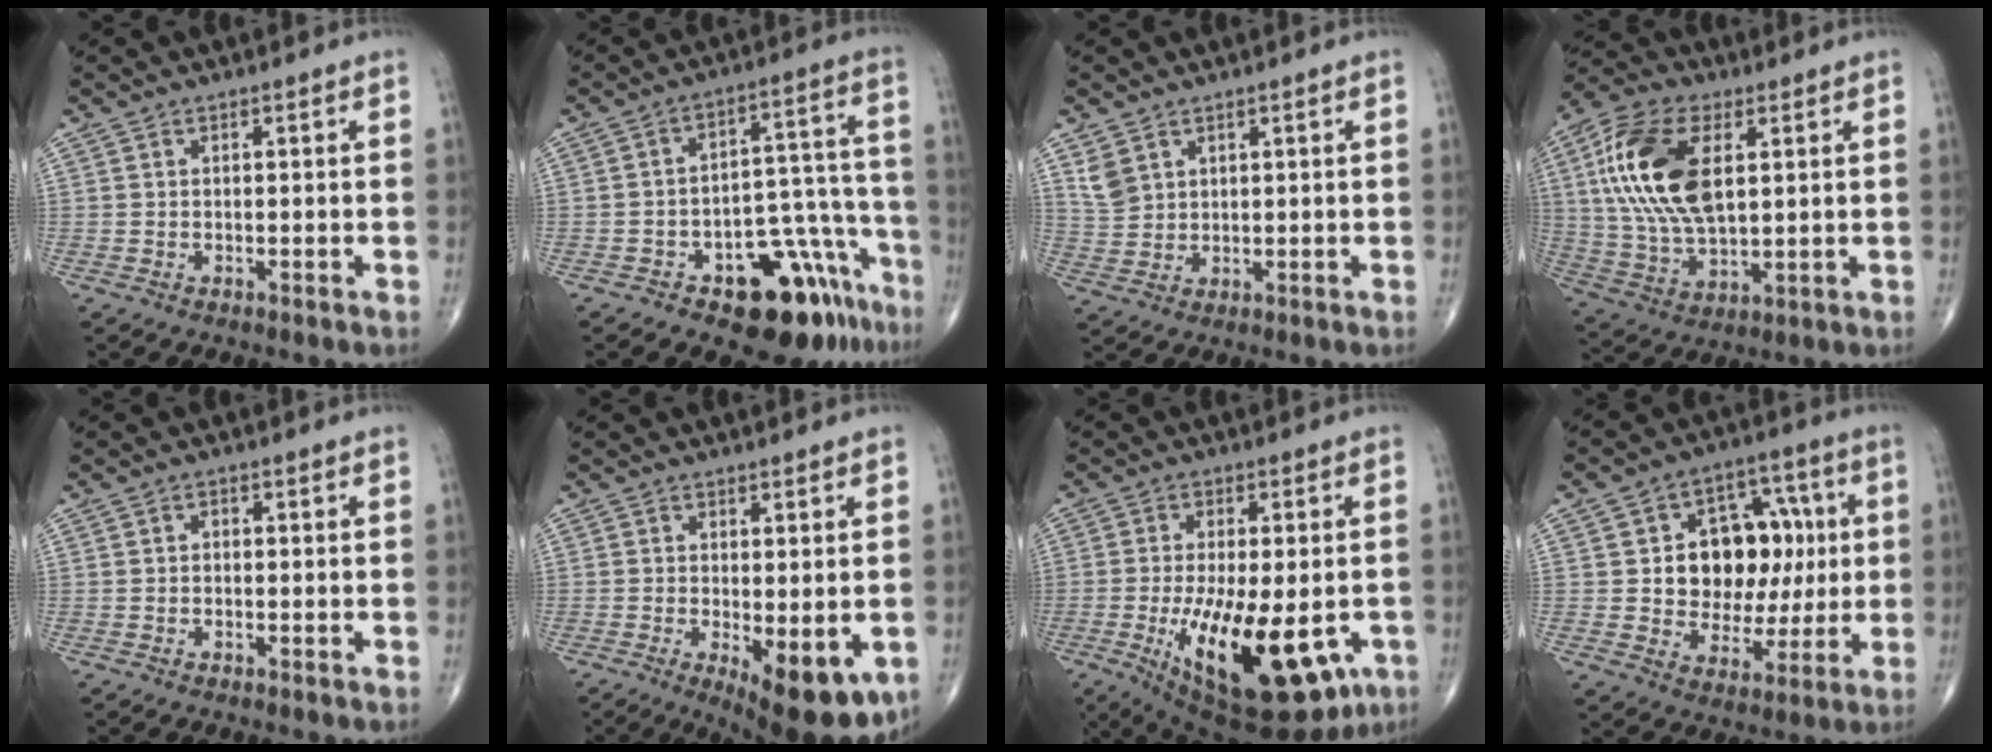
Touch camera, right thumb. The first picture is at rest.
{"total": 16.3, "force": [-10.1, 7.7, 10.3], "torque": [-0.075, 0.100, -0.140]}
{"total": 4.0, "force": [2.3, 2.8, 1.7], "torque": [-0.026, -0.010, 0.055]}
{"total": 19.0, "force": [4.7, 9.9, 15.5], "torque": [-0.308, -0.004, 0.086]}
{"total": 0.9, "force": [-0.1, 0.7, 0.6], "torque": [-0.004, 0.004, -0.004]}
{"total": 11.8, "force": [-4.1, 4.4, 10.1], "torque": [-0.128, -0.020, -0.049]}
{"total": 22.0, "force": [-7.2, 9.3, 18.6], "torque": [-0.276, -0.021, -0.087]}
{"total": 16.7, "force": [1.6, 12.0, 11.5], "torque": [-0.107, 0.021, 0.032]}